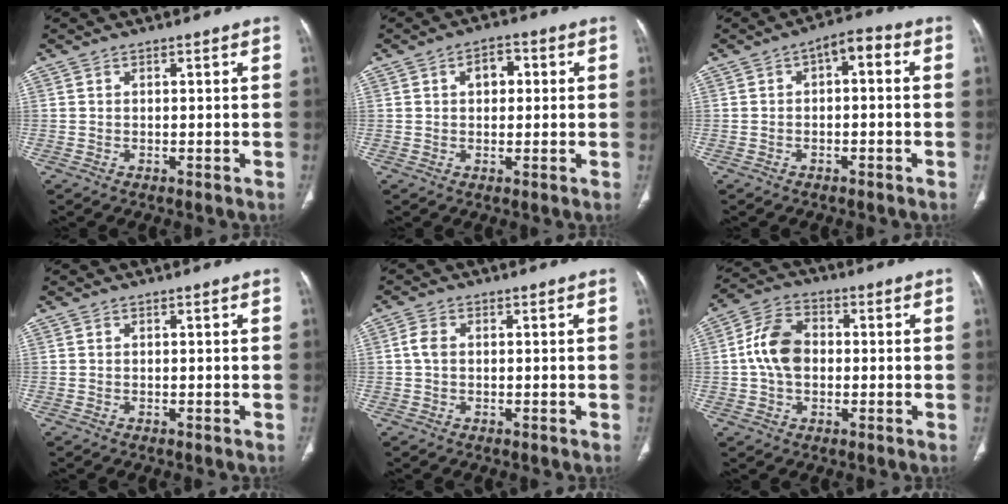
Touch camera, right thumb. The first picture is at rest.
{"total": 4.6, "force": [1.0, 3.1, 3.2], "torque": [-0.033, 0.009, 0.010]}
{"total": 4.7, "force": [0.5, 2.4, 4.0], "torque": [-0.042, 0.025, -0.004]}
{"total": 0.0}
{"total": 2.5, "force": [0.0, 1.7, 1.8], "torque": [-0.038, 0.006, -0.002]}
{"total": 9.6, "force": [0.1, 6.8, 6.8], "torque": [-0.118, 0.021, -0.006]}